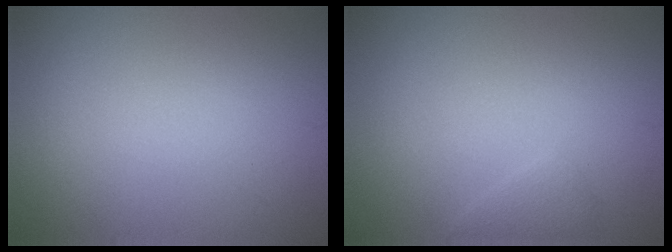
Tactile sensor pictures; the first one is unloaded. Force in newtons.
{"total": 1.0, "press": 1.0, "slide": 0.1}